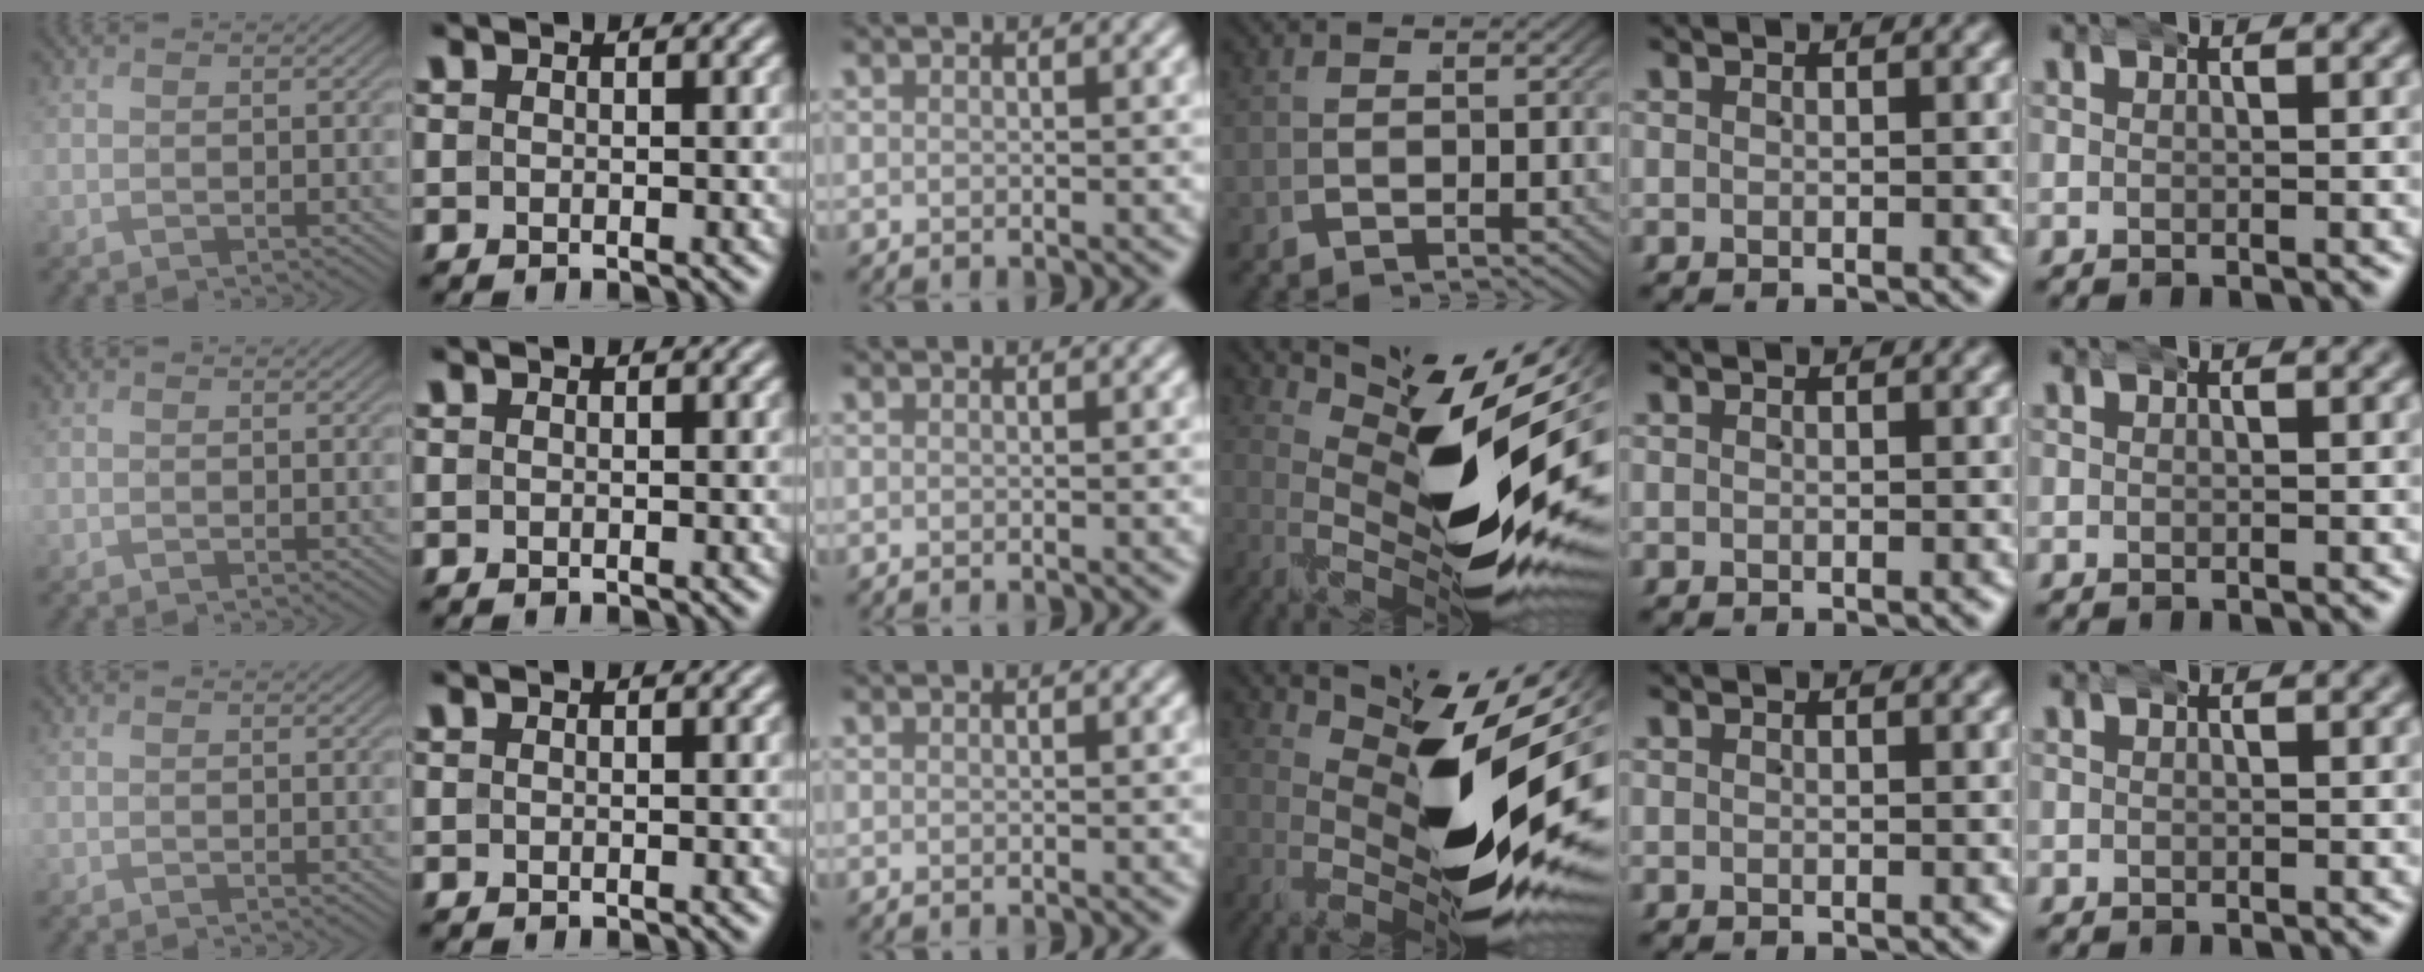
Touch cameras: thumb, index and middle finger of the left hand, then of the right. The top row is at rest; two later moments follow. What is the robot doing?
{"motion": "wrap", "object": "arm wrap"}